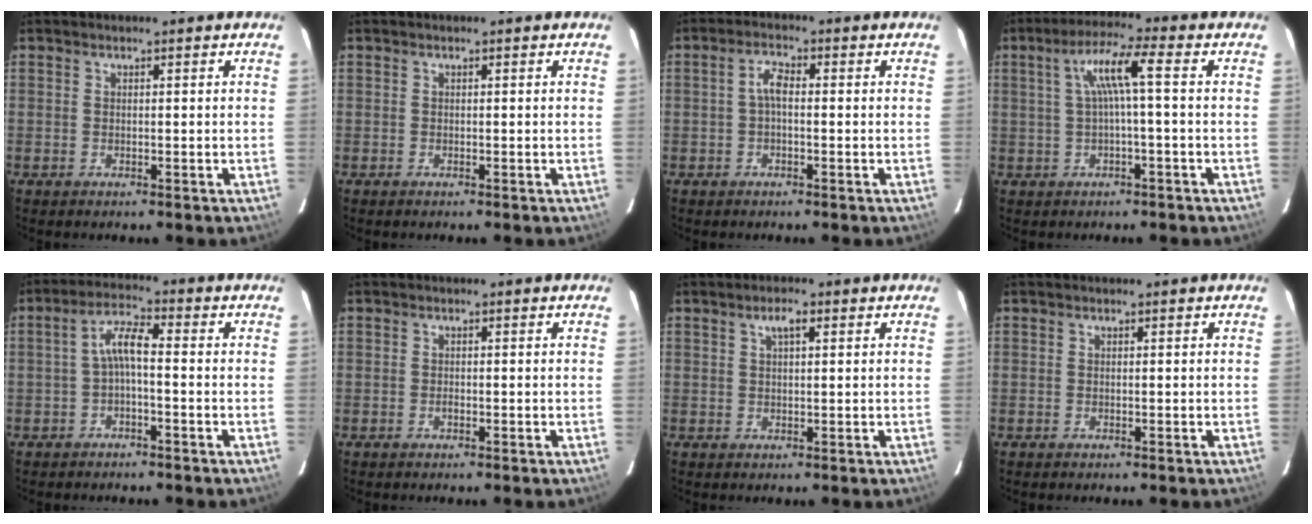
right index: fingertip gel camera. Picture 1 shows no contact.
{"total": 0.0}
{"total": 2.7, "force": [-0.3, 1.2, 2.4], "torque": [-0.051, 0.011, -0.006]}
{"total": 6.2, "force": [0.3, 0.0, 6.2], "torque": [-0.122, 0.011, 0.013]}
{"total": 4.5, "force": [-1.1, 1.0, 4.2], "torque": [-0.091, 0.016, -0.023]}
{"total": 0.6, "force": [-0.4, 0.4, 0.4], "torque": [-0.005, 0.001, -0.007]}
{"total": 2.5, "force": [1.2, 0.8, 2.1], "torque": [-0.038, 0.009, 0.021]}
{"total": 0.0}